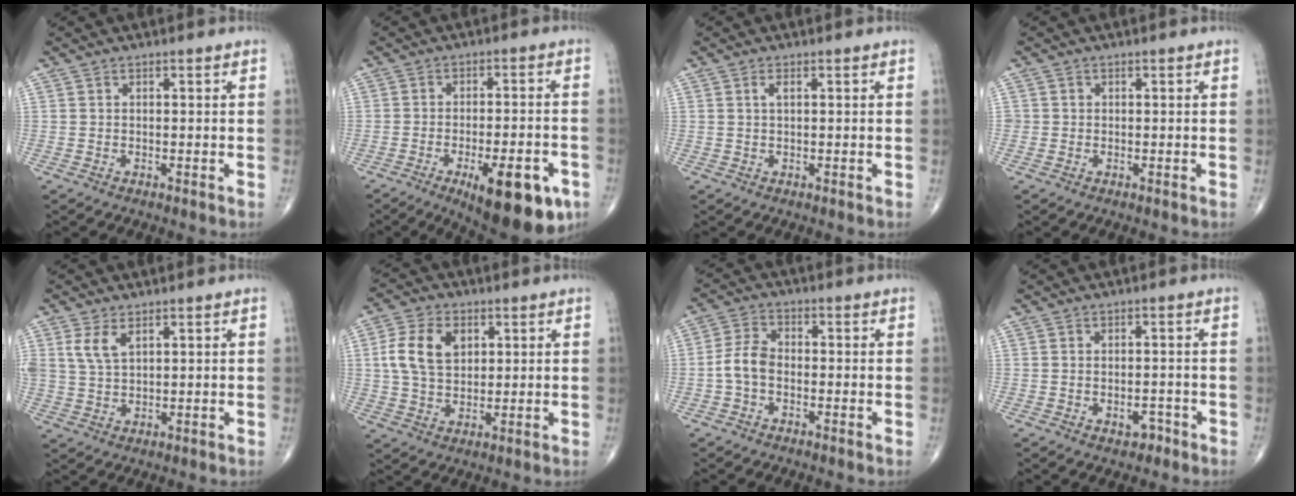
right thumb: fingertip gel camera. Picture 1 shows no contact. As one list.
[{"total": 16.4, "force": [-8.0, 5.7, 13.1], "torque": [-0.136, 0.023, -0.100]}, {"total": 1.3, "force": [0.4, 0.4, 1.2], "torque": [-0.025, 0.003, 0.009]}, {"total": 1.0, "force": [0.0, 1.0, 0.0], "torque": [0.008, 0.005, -0.002]}, {"total": 4.6, "force": [2.3, 2.4, 3.3], "torque": [-0.066, -0.005, 0.053]}, {"total": 9.8, "force": [2.5, 6.6, 6.8], "torque": [-0.124, 0.001, 0.048]}, {"total": 5.2, "force": [-1.3, 3.3, 3.7], "torque": [-0.075, 0.019, -0.033]}, {"total": 2.5, "force": [-1.3, 1.6, 1.4], "torque": [-0.011, 0.011, -0.013]}]